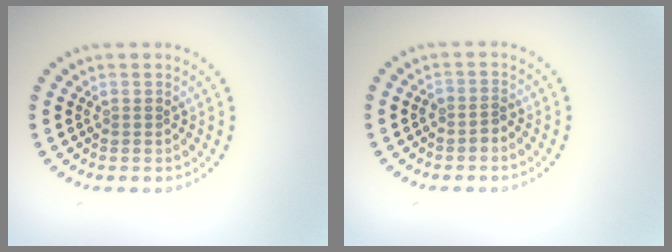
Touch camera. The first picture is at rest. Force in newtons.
{"total": 1.3, "press": 1.0, "slide": 0.8}